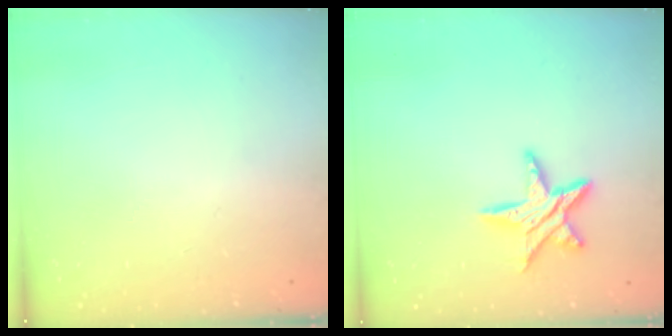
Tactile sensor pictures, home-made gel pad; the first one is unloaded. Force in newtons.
{"total": 10.8, "press": 10.7, "slide": 0.7}